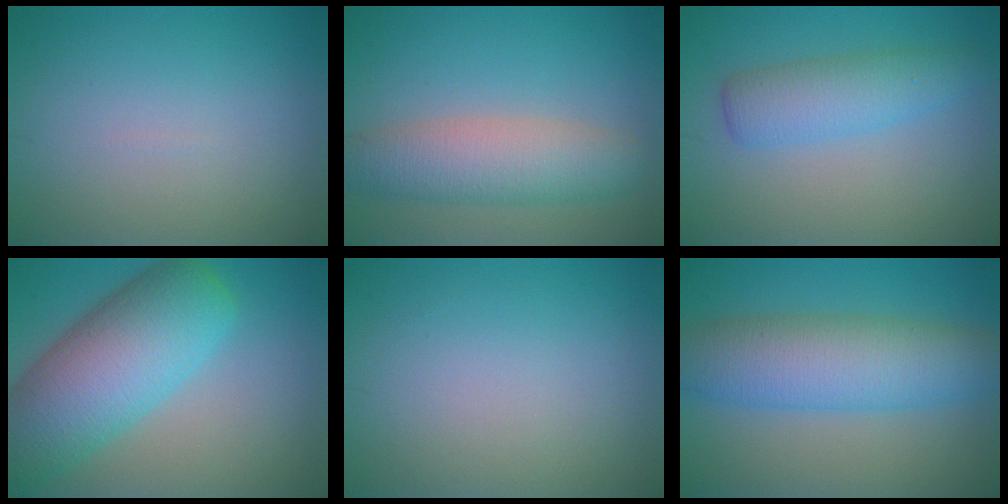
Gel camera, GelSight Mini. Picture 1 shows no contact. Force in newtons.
{"total": 5.7, "press": 5.7, "slide": 0.3}
{"total": 4.0, "press": 4.0, "slide": 0.1}
{"total": 10.9, "press": 10.9, "slide": 0.5}
{"total": 0.0}
{"total": 8.2, "press": 8.2, "slide": 0.3}